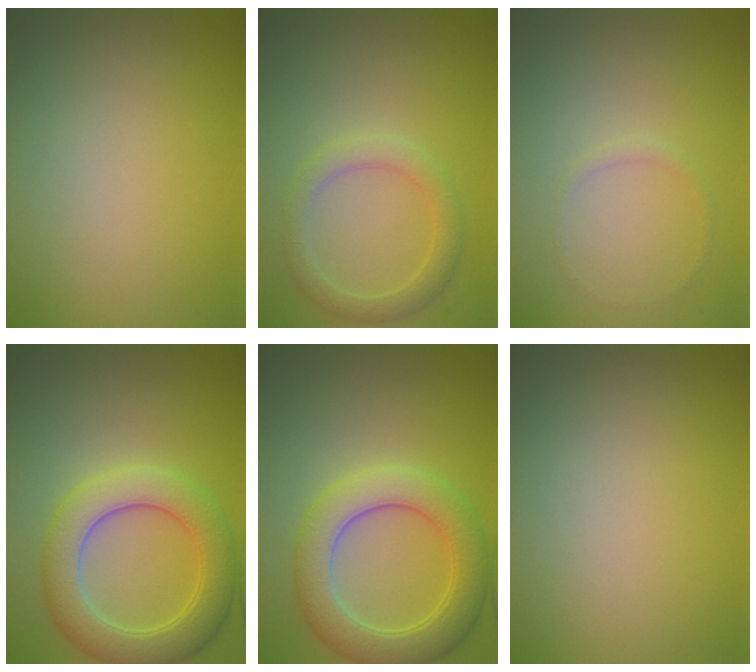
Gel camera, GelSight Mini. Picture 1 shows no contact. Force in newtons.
{"total": 2.7, "press": 2.7, "slide": 0.2}
{"total": 0.7, "press": 0.7, "slide": 0.1}
{"total": 6.1, "press": 6.1, "slide": 0.2}
{"total": 6.1, "press": 6.1, "slide": 0.2}
{"total": 0.0}